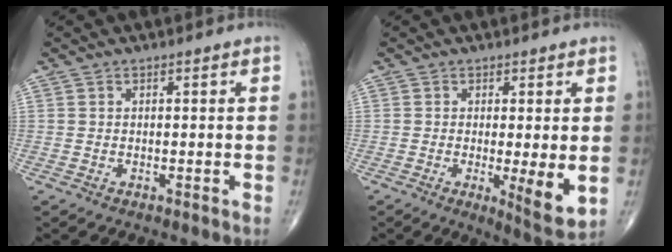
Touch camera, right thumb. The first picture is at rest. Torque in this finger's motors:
{"motor_torque": [0.07, 0.15, -0.13, -0.17, 0.05]}